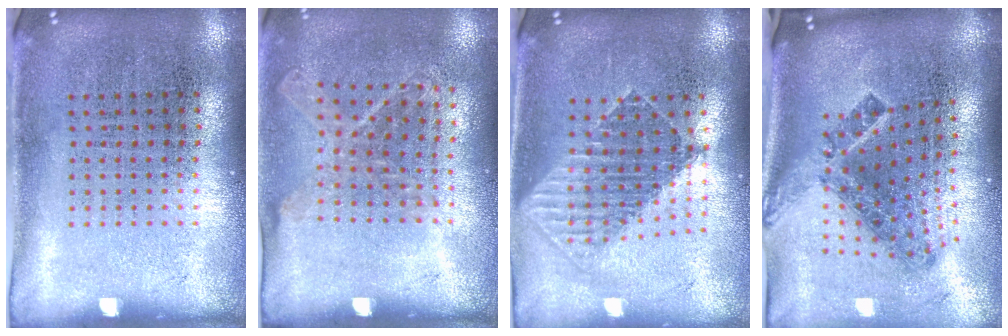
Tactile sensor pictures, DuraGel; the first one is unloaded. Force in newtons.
{"total": 1.1, "press": 1.0, "slide": 0.5}
{"total": 1.7, "press": 1.4, "slide": 0.9}
{"total": 2.0, "press": 1.4, "slide": 1.4}